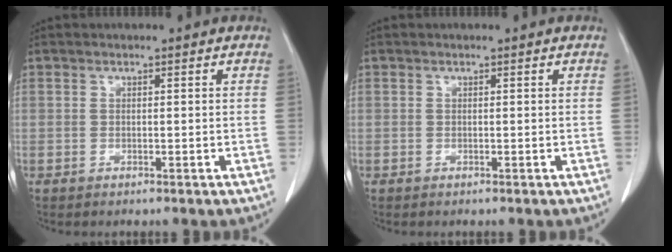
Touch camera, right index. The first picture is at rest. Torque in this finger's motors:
{"motor_torque": [-0.01, 0.01, 0.02, 0.00]}